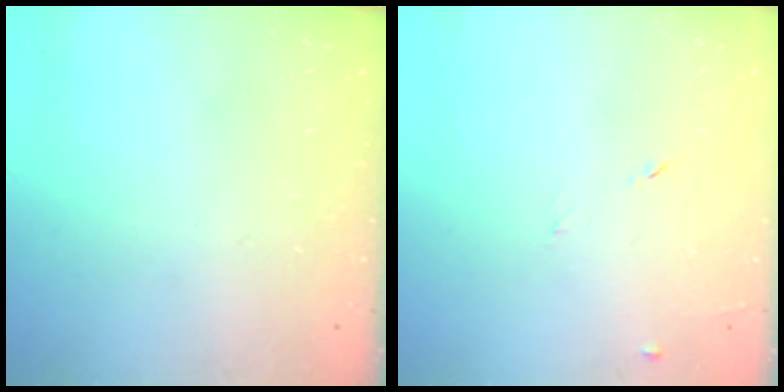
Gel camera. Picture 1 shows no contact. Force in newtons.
{"total": 6.7, "press": 6.7, "slide": 0.8}